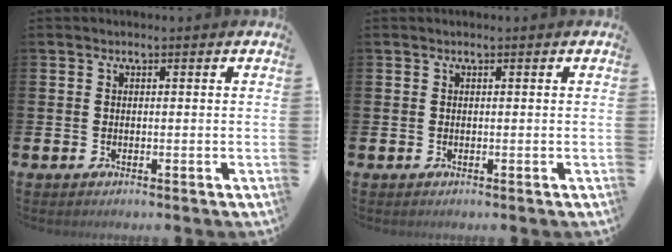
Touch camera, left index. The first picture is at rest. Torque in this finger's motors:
{"motor_torque": [0.31, 0.09, -0.01, -0.01]}